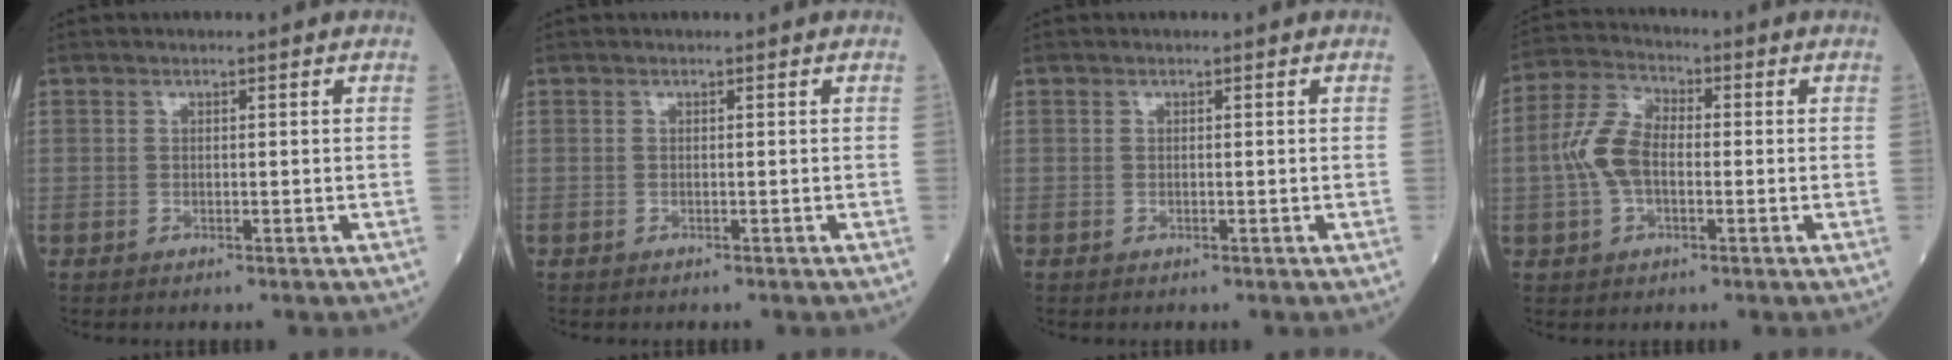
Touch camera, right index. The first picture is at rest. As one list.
[{"total": 0.0}, {"total": 0.0}, {"total": 7.4, "force": [-0.8, 4.0, 6.2], "torque": [-0.147, 0.022, -0.021]}]